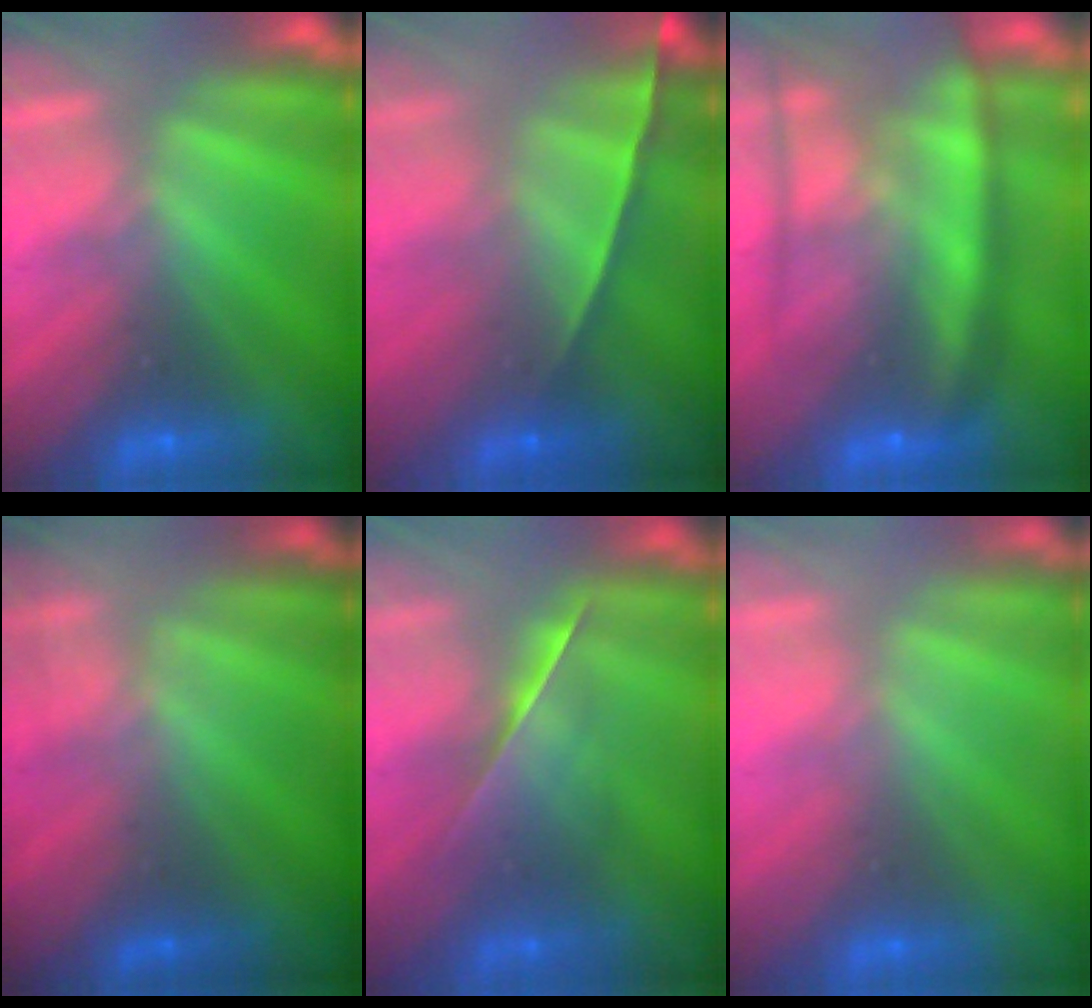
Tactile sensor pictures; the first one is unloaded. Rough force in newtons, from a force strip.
{"total": 1.5}
{"total": 6.9}
{"total": 1.9}
{"total": 2.1}
{"total": 2.5}